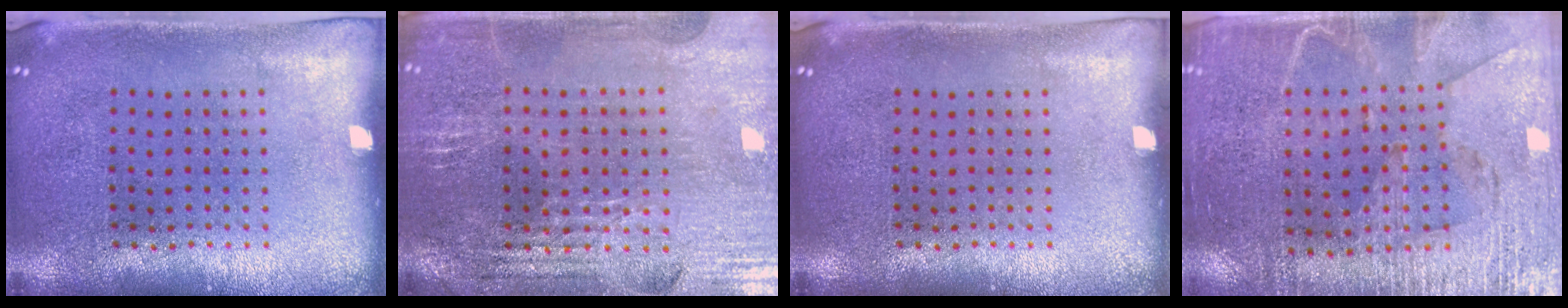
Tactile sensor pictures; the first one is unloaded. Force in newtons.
{"total": 2.9, "press": 2.8, "slide": 0.5}
{"total": 0.0}
{"total": 3.2, "press": 2.9, "slide": 1.4}